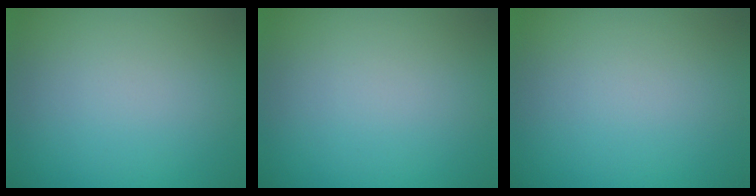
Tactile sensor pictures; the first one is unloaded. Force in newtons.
{"total": 0.0}
{"total": 0.0}